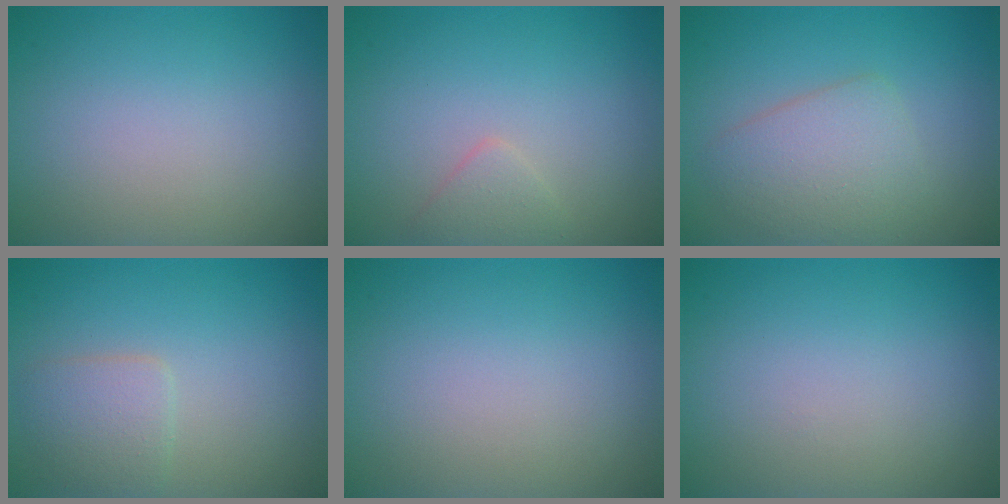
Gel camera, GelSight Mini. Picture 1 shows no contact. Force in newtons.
{"total": 1.3, "press": 1.3, "slide": 0.0}
{"total": 3.8, "press": 3.8, "slide": 0.1}
{"total": 2.5, "press": 2.5, "slide": 0.1}
{"total": 0.0}
{"total": 0.0}